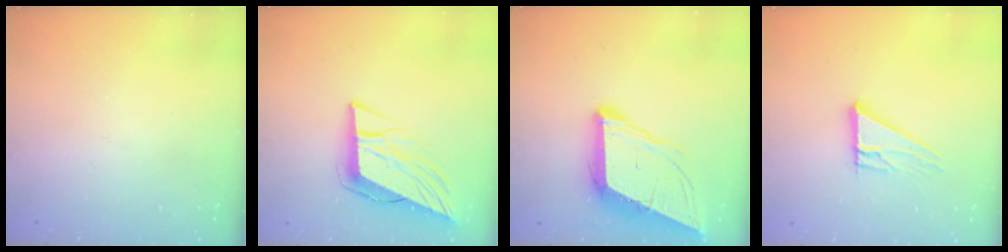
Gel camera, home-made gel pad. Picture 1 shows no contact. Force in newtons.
{"total": 11.1, "press": 10.3, "slide": 4.0}
{"total": 11.1, "press": 10.6, "slide": 3.3}
{"total": 10.7, "press": 10.7, "slide": 0.7}